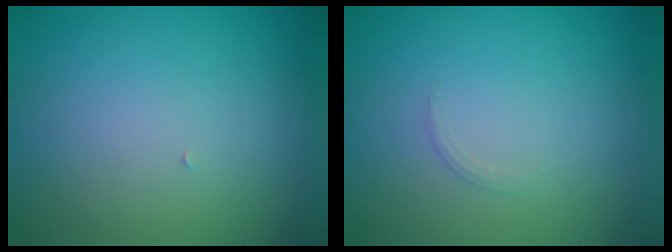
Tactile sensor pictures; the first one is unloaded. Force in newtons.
{"total": 0.7, "press": 0.7, "slide": 0.1}